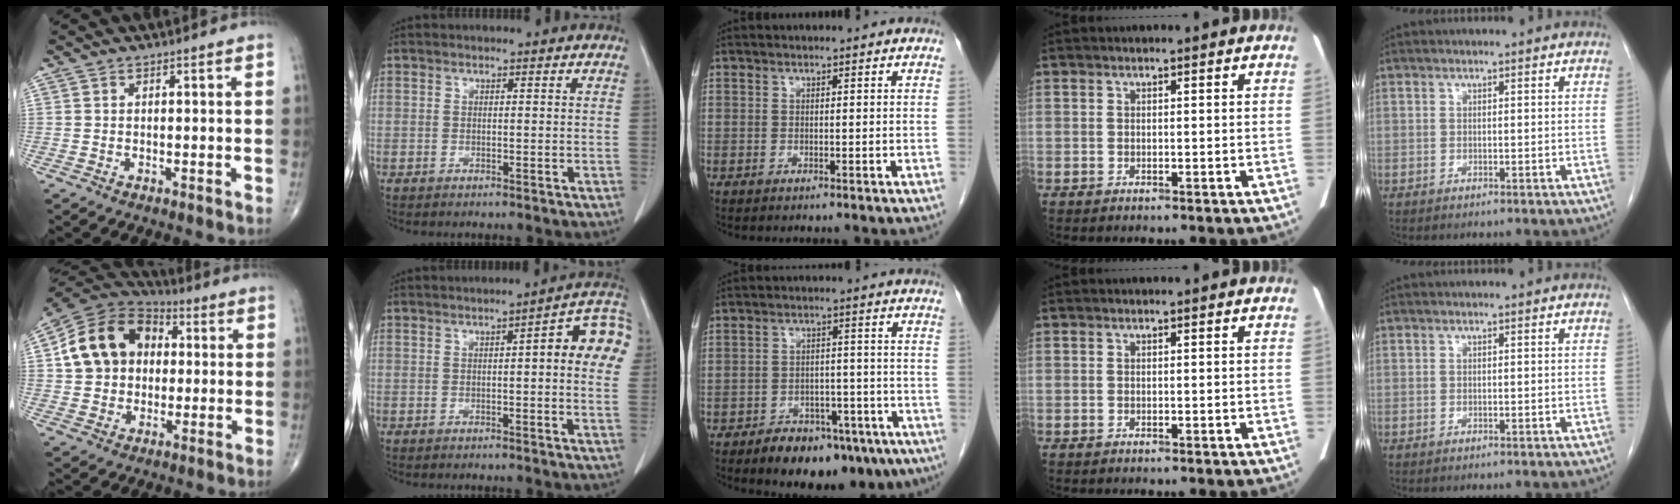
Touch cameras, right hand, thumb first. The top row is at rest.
{"thumb": {"total": 16.0, "force": [2.2, 12.9, 9.3], "torque": [-0.144, 0.022, 0.029]}, "index": {"total": 8.7, "force": [1.5, 1.5, 8.5], "torque": [-0.100, 0.025, 0.008]}, "middle": {"total": 12.9, "force": [-8.9, 6.2, 6.9], "torque": [-0.072, 0.017, -0.126]}}